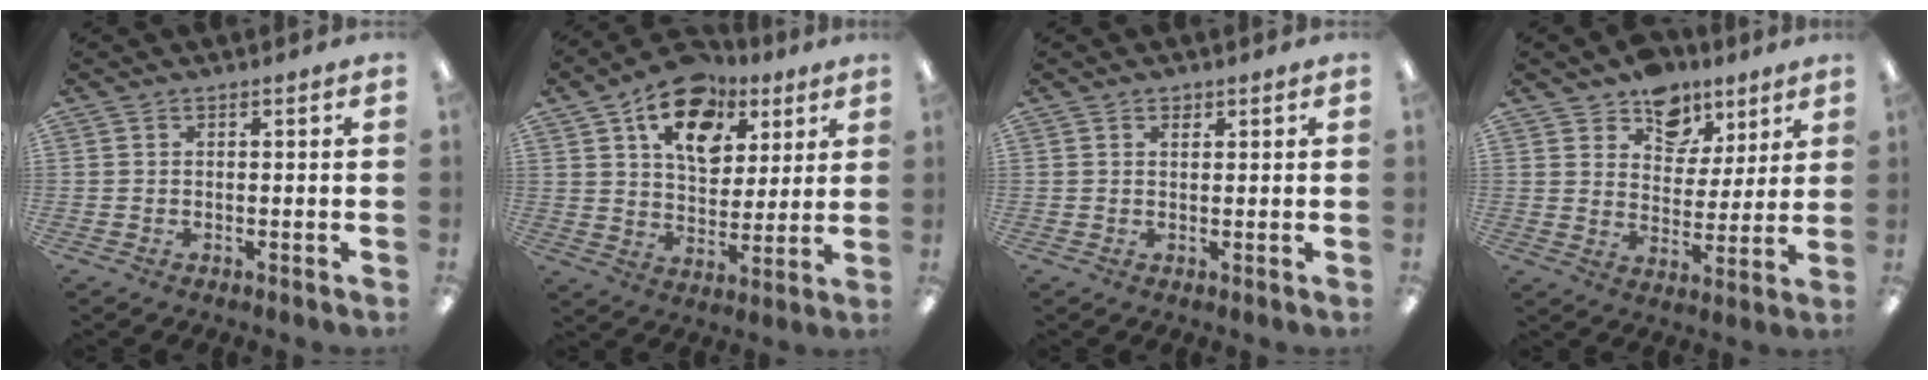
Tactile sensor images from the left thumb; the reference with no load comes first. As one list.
[{"total": 15.2, "force": [9.0, 9.5, 7.7], "torque": [-0.118, -0.039, 0.162]}, {"total": 1.2, "force": [0.8, 0.7, 0.5], "torque": [-0.002, -0.002, 0.014]}, {"total": 10.4, "force": [7.6, 6.8, 1.9], "torque": [-0.034, -0.055, 0.143]}]